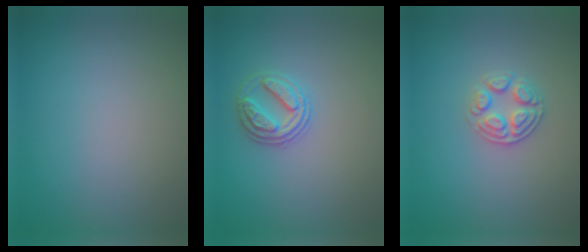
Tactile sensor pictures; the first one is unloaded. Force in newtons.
{"total": 2.7, "press": 2.7, "slide": 0.7}
{"total": 2.7, "press": 2.5, "slide": 0.9}